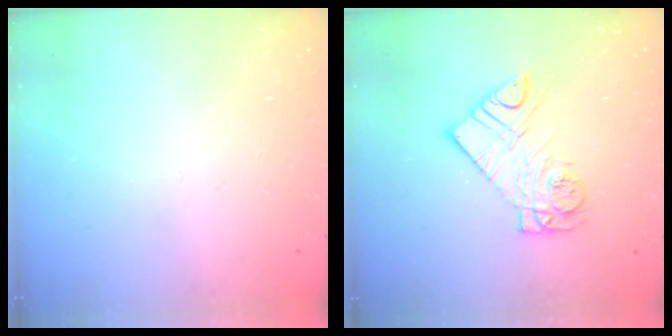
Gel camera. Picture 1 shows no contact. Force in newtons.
{"total": 10.5, "press": 10.4, "slide": 0.9}